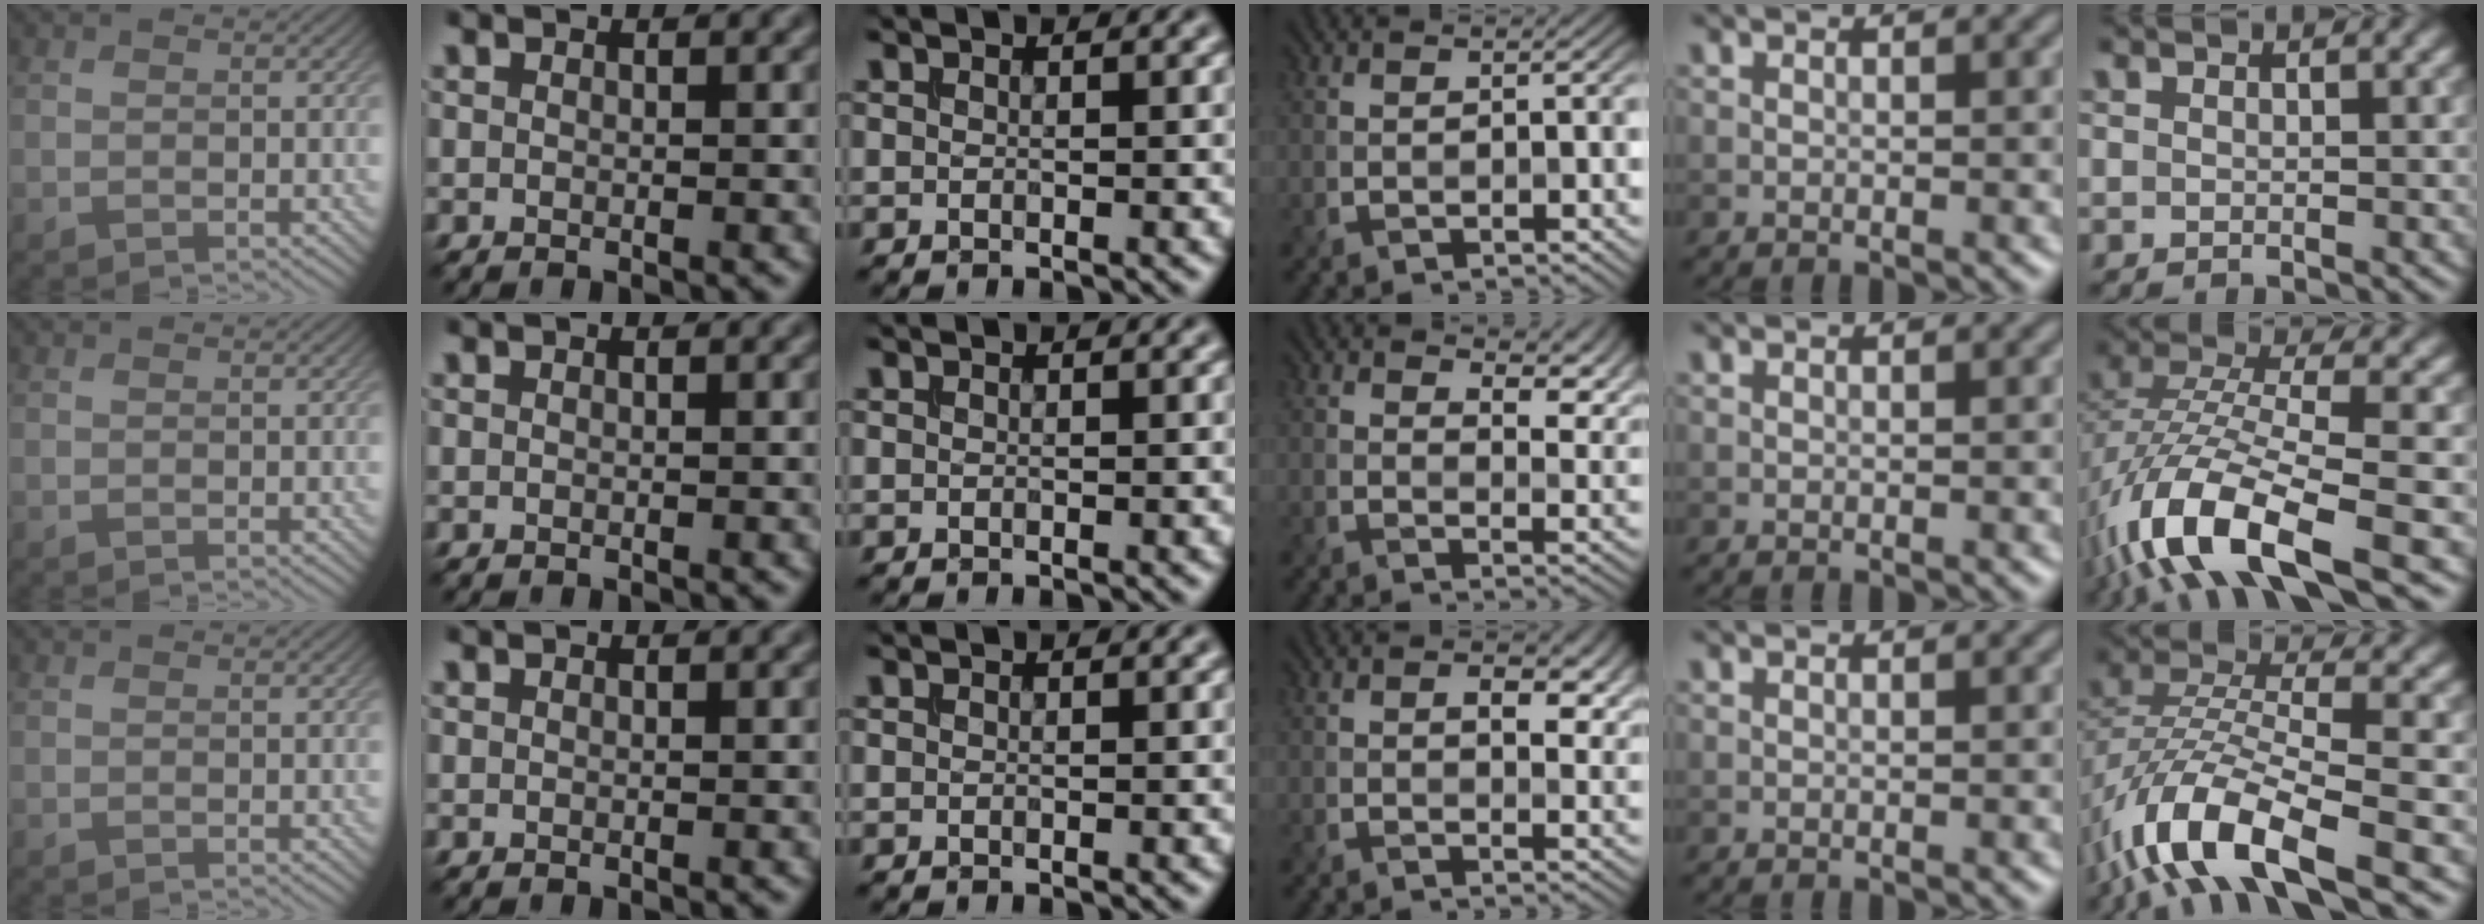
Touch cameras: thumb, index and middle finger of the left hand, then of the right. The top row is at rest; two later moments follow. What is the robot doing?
{"motion": "insert", "object": "bucket"}